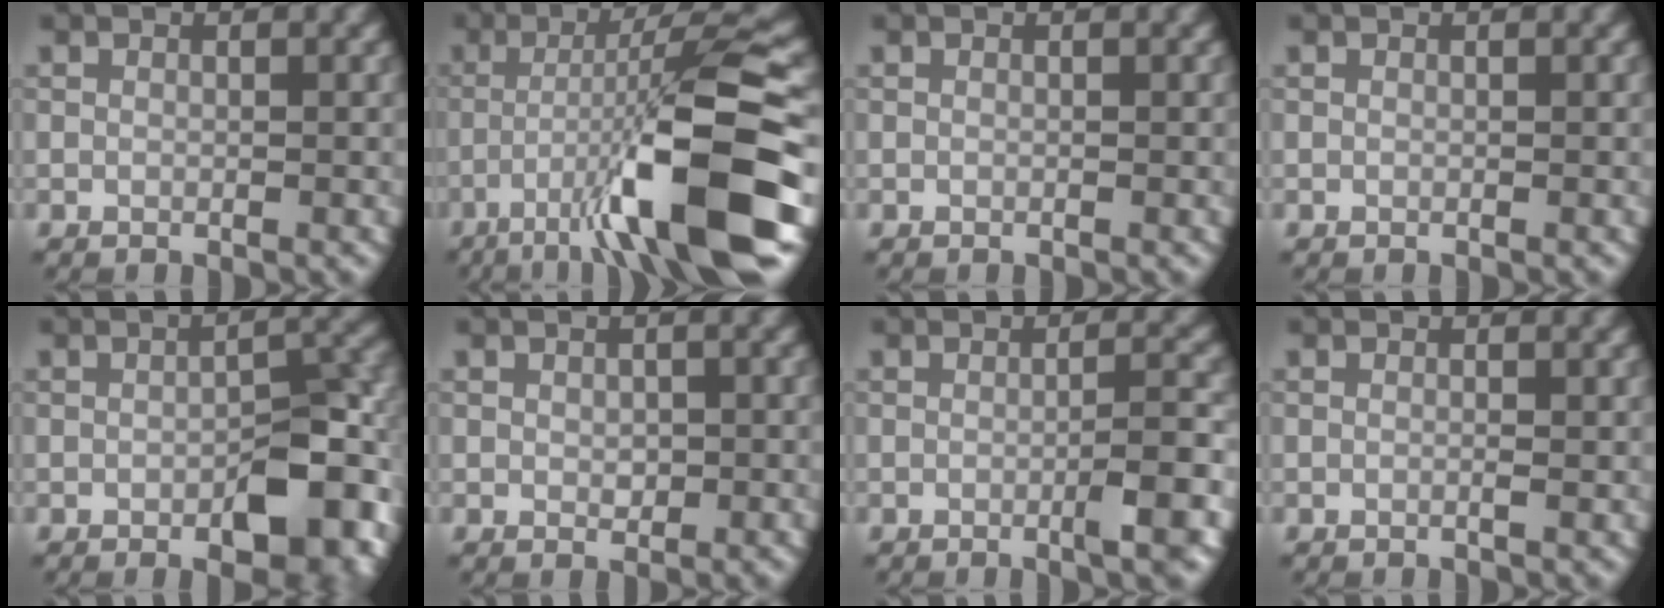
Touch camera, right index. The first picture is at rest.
{"total": 12.2, "force": [-5.0, 1.6, 11.0], "torque": [-0.169, 0.015, -0.079]}
{"total": 0.0}
{"total": 0.0}
{"total": 7.5, "force": [-2.7, 3.2, 6.2], "torque": [-0.075, 0.004, -0.037]}
{"total": 1.3, "force": [-0.1, 0.8, 1.0], "torque": [-0.013, -0.002, 0.001]}
{"total": 3.6, "force": [-1.1, 0.5, 3.4], "torque": [-0.049, 0.008, -0.024]}
{"total": 0.6, "force": [-0.1, 0.0, 0.6], "torque": [-0.010, -0.001, -0.005]}